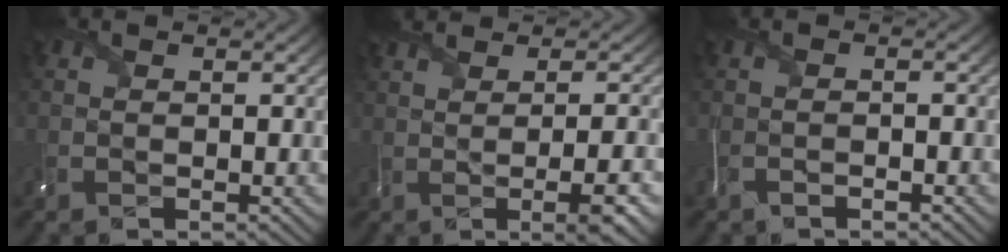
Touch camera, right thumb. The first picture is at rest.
{"total": 4.8, "force": [0.7, 0.8, 4.7], "torque": [-0.053, 0.021, -0.003]}
{"total": 1.5, "force": [-1.4, -0.4, 0.2], "torque": [-0.002, 0.004, -0.032]}